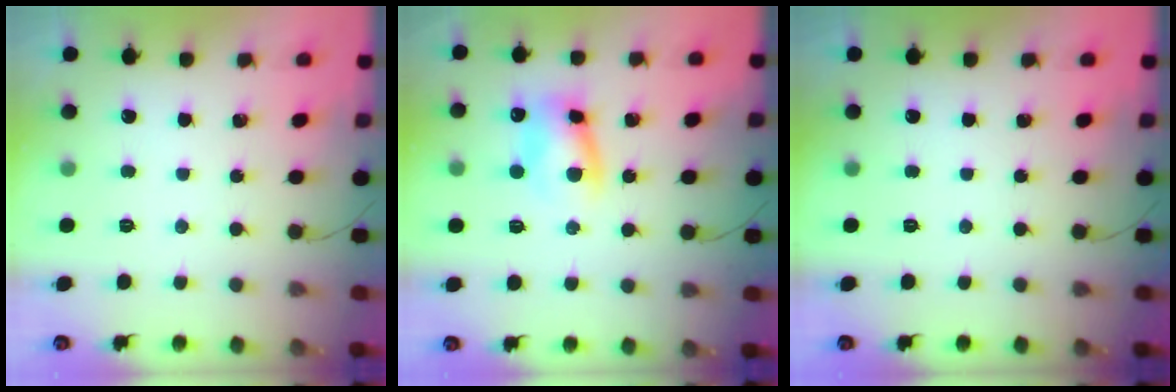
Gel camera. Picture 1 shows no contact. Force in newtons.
{"total": 9.3, "press": 9.2, "slide": 1.6}
{"total": 0.0}